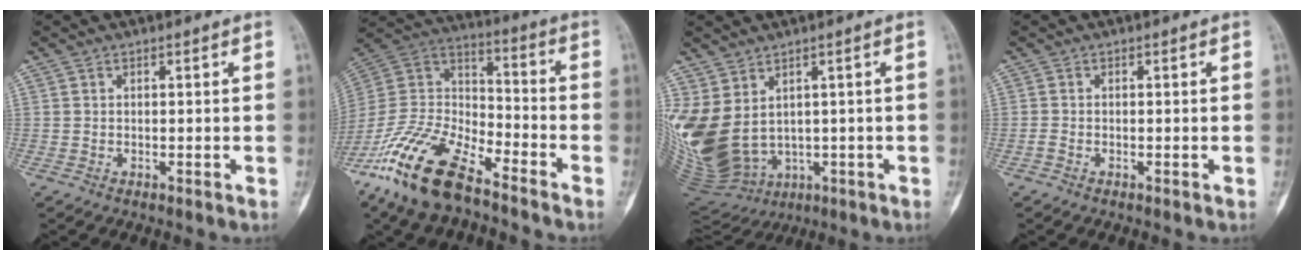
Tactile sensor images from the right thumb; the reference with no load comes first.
{"total": 19.5, "force": [-13.5, 7.2, 12.1], "torque": [-0.245, 0.057, -0.260]}
{"total": 18.3, "force": [0.4, 13.2, 12.6], "torque": [-0.305, -0.009, 0.047]}
{"total": 0.5, "force": [-0.4, 0.2, 0.4], "torque": [-0.007, -0.001, -0.011]}